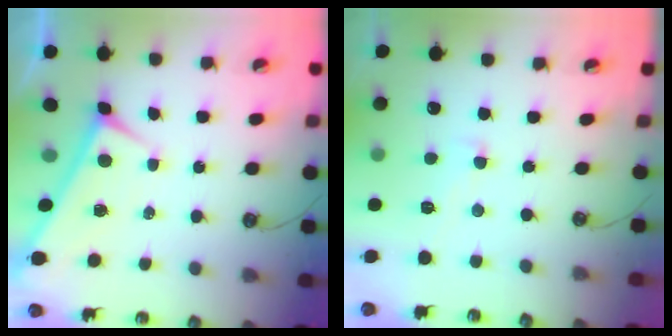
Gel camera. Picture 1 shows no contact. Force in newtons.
{"total": 1.9, "press": 1.9, "slide": 0.4}